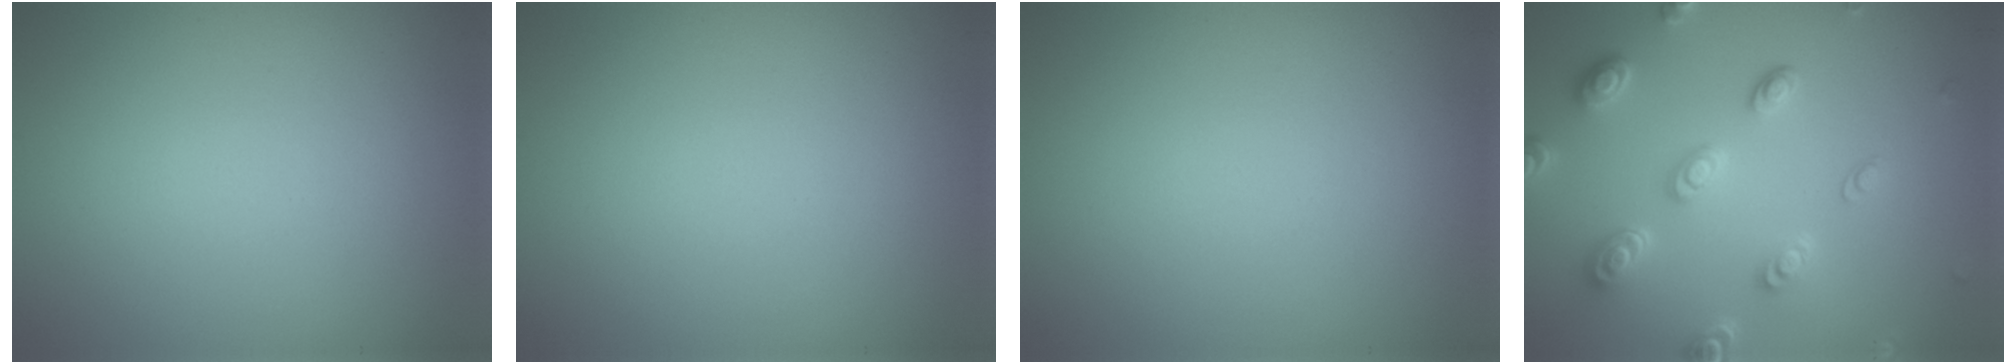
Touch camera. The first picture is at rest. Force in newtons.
{"total": 0.0}
{"total": 0.0}
{"total": 4.8, "press": 3.7, "slide": 3.1}